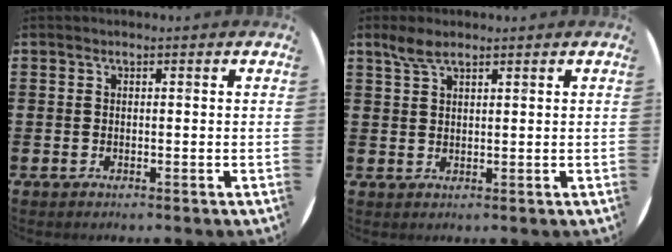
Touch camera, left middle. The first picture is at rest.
{"total": 2.9, "force": [2.2, 1.0, 1.7], "torque": [-0.039, 0.005, 0.039]}